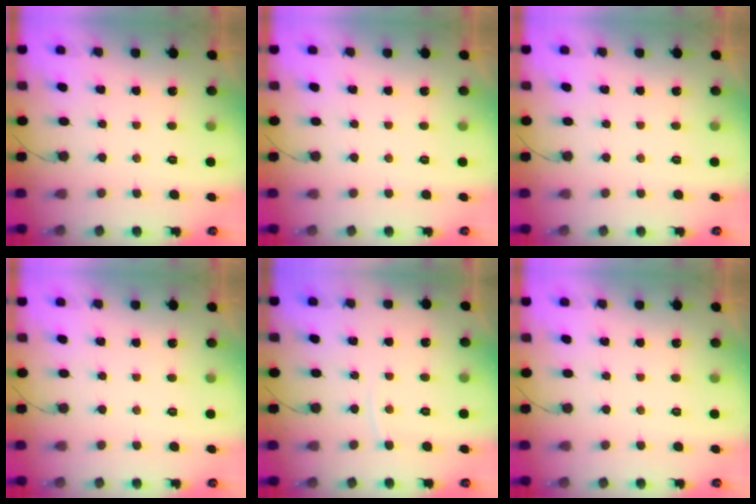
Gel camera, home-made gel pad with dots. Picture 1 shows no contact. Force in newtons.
{"total": 0.0}
{"total": 0.0}
{"total": 0.0}
{"total": 3.6, "press": 3.5, "slide": 0.5}
{"total": 0.0}